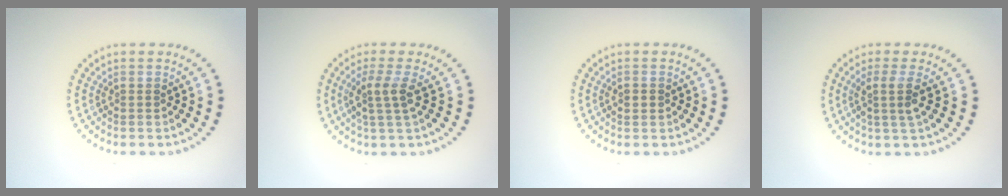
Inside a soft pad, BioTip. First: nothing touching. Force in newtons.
{"total": 2.5, "press": 1.9, "slide": 1.6}
{"total": 1.5, "press": 1.5, "slide": 0.1}
{"total": 2.2, "press": 1.7, "slide": 1.4}